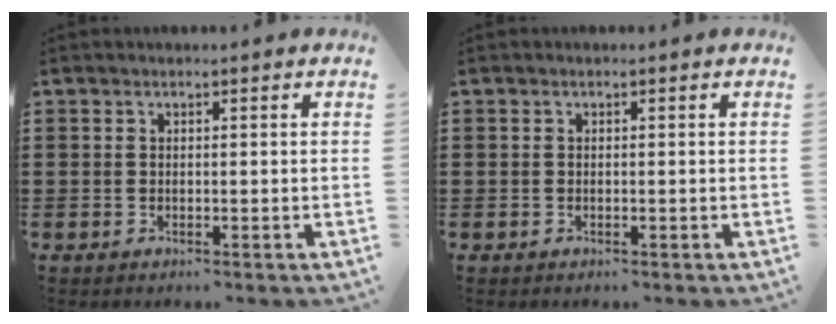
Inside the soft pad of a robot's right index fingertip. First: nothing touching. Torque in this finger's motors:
{"motor_torque": [-0.68, 1.46, 0.00, 0.00]}